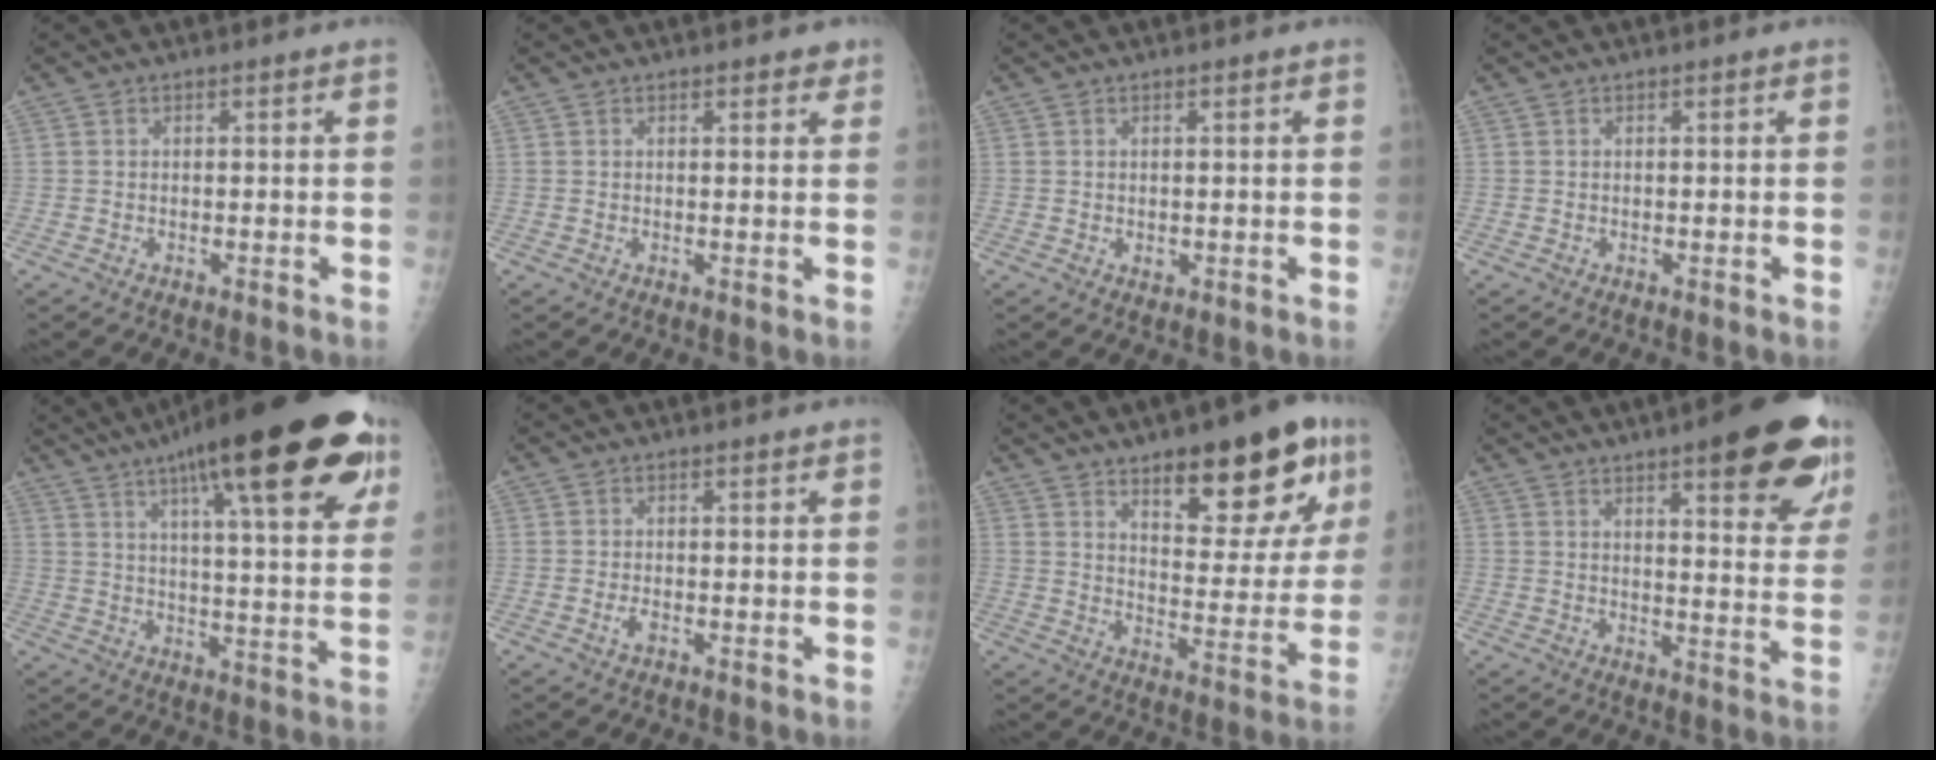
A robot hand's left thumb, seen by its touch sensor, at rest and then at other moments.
{"total": 1.9, "force": [1.4, 0.9, 1.0], "torque": [0.004, -0.005, 0.012]}
{"total": 0.9, "force": [0.2, 0.7, 0.6], "torque": [-0.007, -0.003, 0.007]}
{"total": 0.0}
{"total": 27.4, "force": [14.6, 6.6, 22.2], "torque": [-0.307, -0.018, 0.204]}
{"total": 1.3, "force": [-0.3, 0.6, 1.1], "torque": [-0.022, -0.002, -0.006]}
{"total": 19.8, "force": [11.0, 7.1, 14.8], "torque": [-0.157, -0.054, 0.161]}
{"total": 18.5, "force": [10.7, 5.0, 14.3], "torque": [-0.146, -0.047, 0.131]}